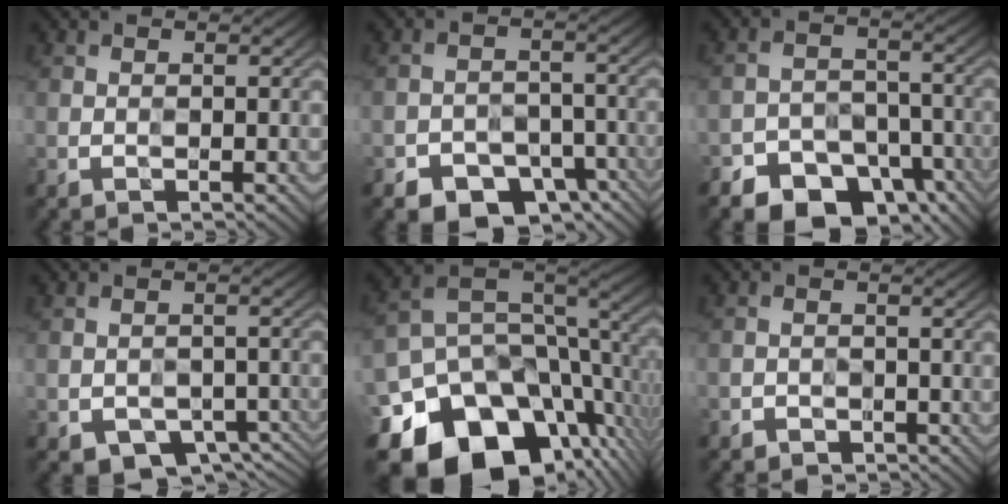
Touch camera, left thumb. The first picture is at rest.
{"total": 9.0, "force": [-7.3, 5.0, 1.8], "torque": [-0.005, -0.004, -0.100]}
{"total": 11.3, "force": [-9.0, 6.4, 2.3], "torque": [-0.034, -0.007, -0.129]}
{"total": 4.7, "force": [-3.4, 3.1, 1.0], "torque": [-0.006, -0.004, -0.038]}
{"total": 17.2, "force": [-8.5, 11.6, 9.4], "torque": [-0.208, -0.037, -0.123]}
{"total": 1.7, "force": [-1.3, 0.8, -0.7], "torque": [0.017, 0.002, -0.025]}